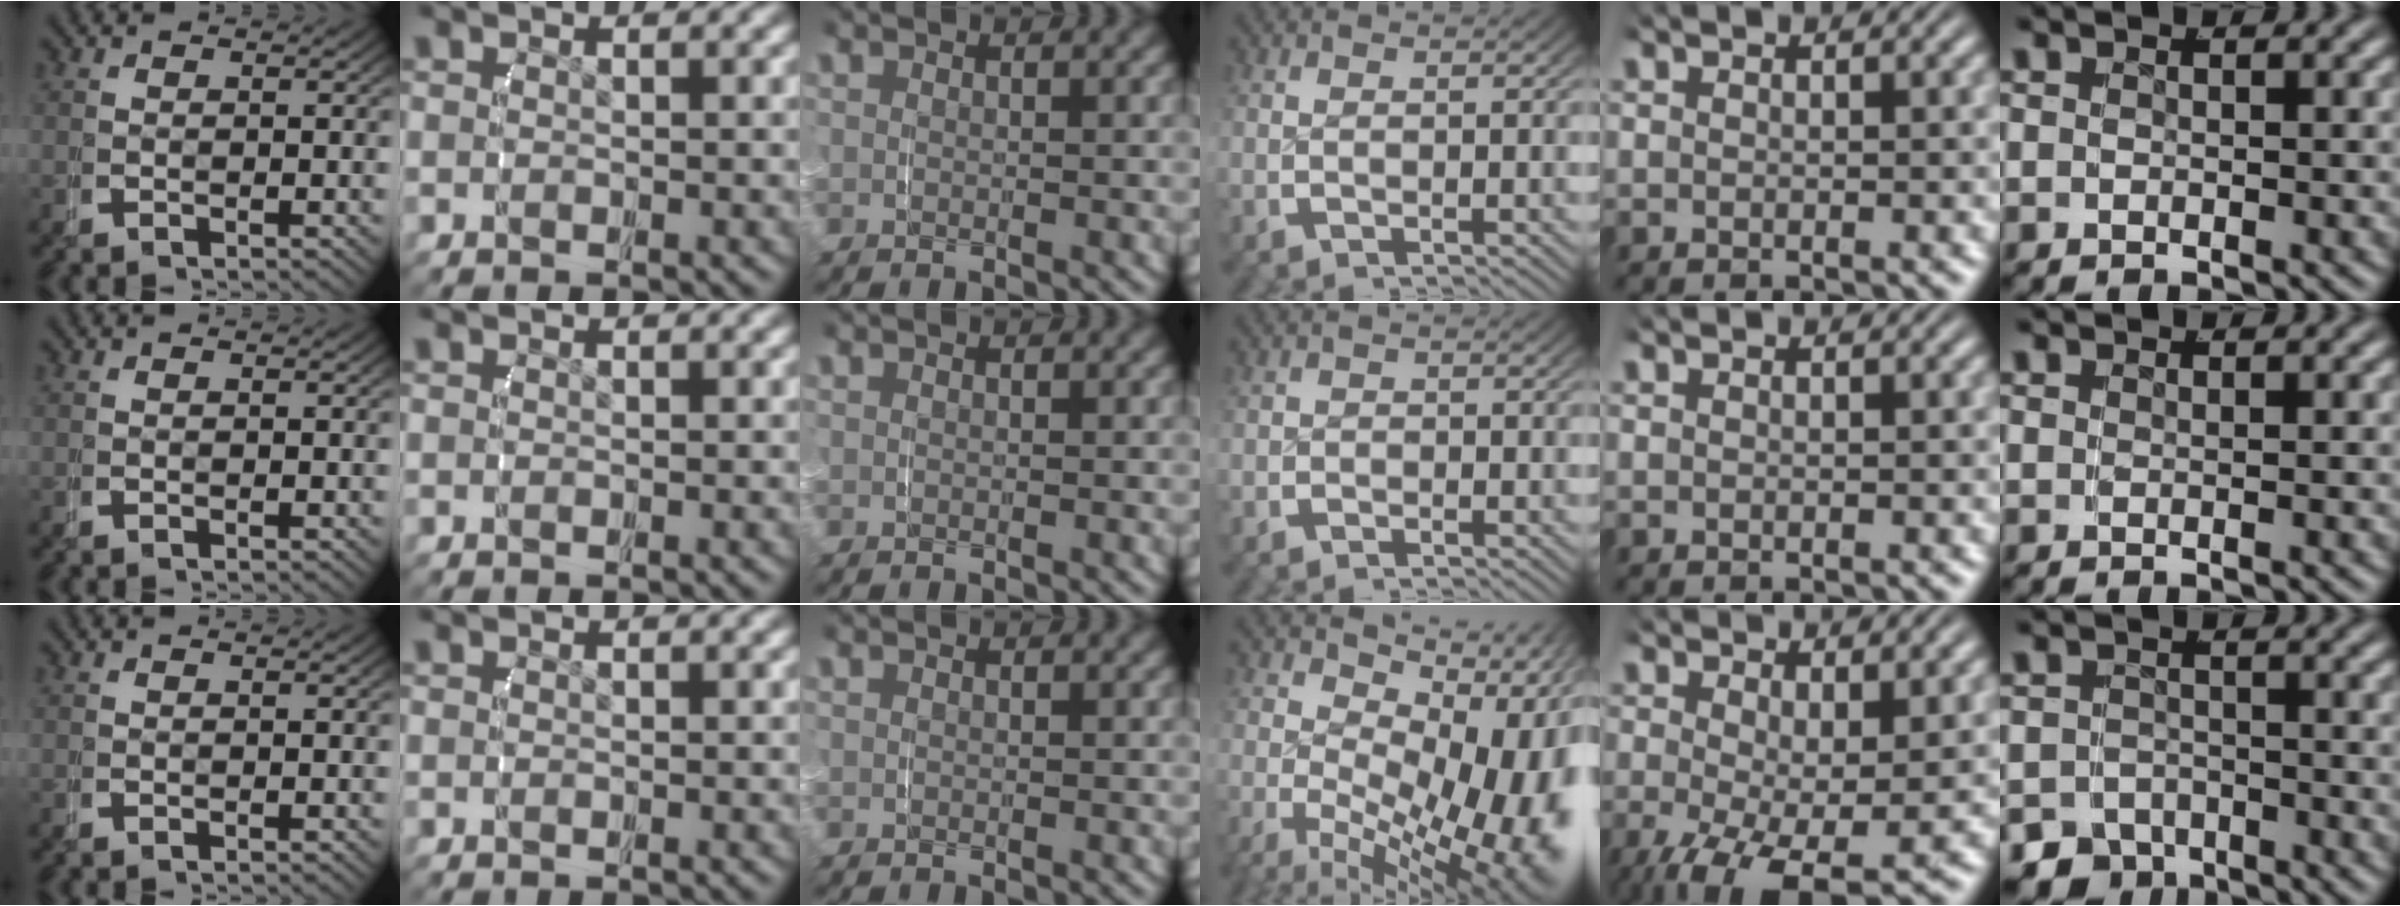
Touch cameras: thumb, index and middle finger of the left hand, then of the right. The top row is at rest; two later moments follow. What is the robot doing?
{"motion": "grasp_and_lifting", "object": "router"}